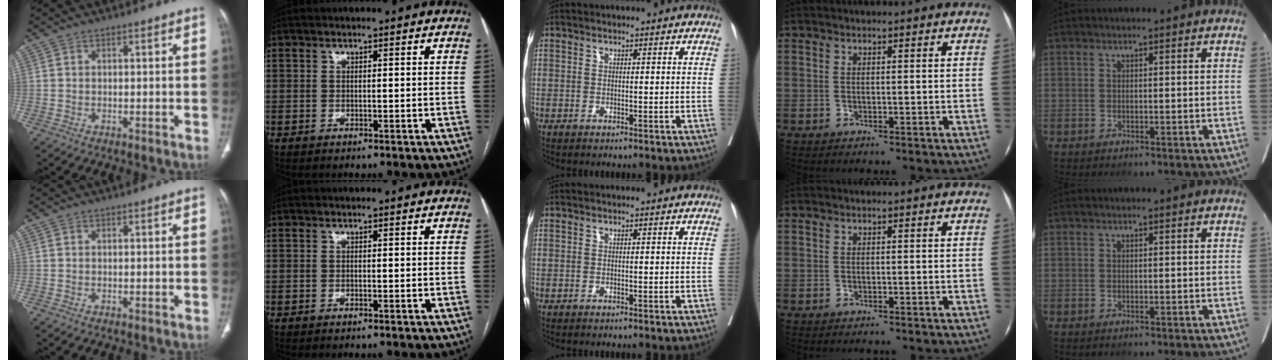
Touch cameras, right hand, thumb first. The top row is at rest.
{}